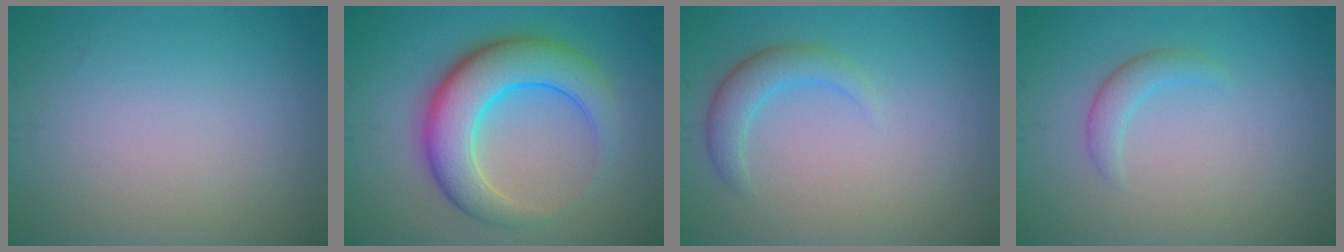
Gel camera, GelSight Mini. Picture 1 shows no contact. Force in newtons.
{"total": 7.9, "press": 7.9, "slide": 0.2}
{"total": 2.5, "press": 2.5, "slide": 0.1}
{"total": 1.7, "press": 1.7, "slide": 0.2}